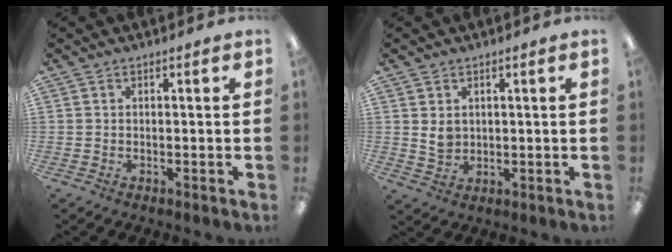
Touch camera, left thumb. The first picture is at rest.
{"total": 3.7, "force": [1.3, 2.9, 1.9], "torque": [-0.025, -0.005, 0.022]}